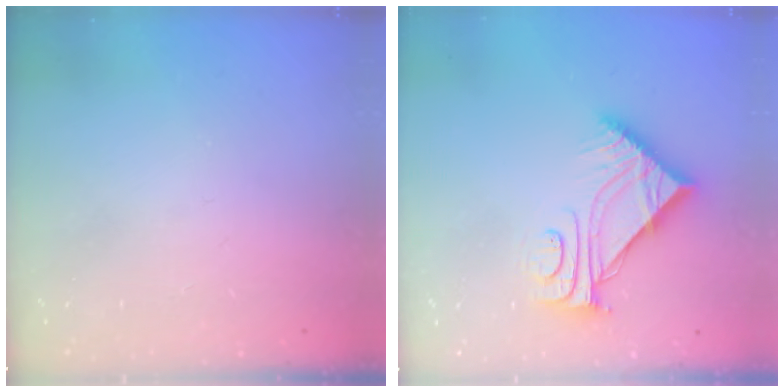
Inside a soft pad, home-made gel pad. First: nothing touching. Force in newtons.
{"total": 10.3, "press": 10.2, "slide": 0.9}